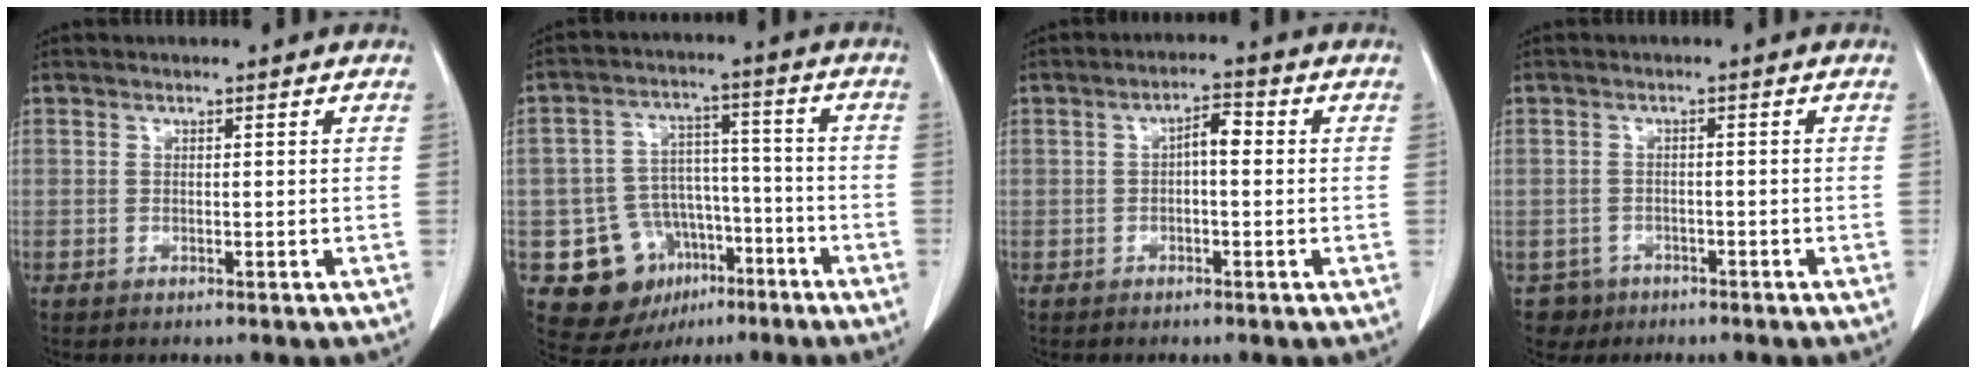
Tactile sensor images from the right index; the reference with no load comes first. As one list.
[{"total": 12.3, "force": [-5.6, 10.0, 4.5], "torque": [-0.068, 0.041, -0.074]}, {"total": 3.2, "force": [0.1, 1.1, 3.0], "torque": [-0.049, 0.013, -0.001]}, {"total": 3.2, "force": [-1.9, 2.6, -0.4], "torque": [0.008, 0.009, -0.030]}]